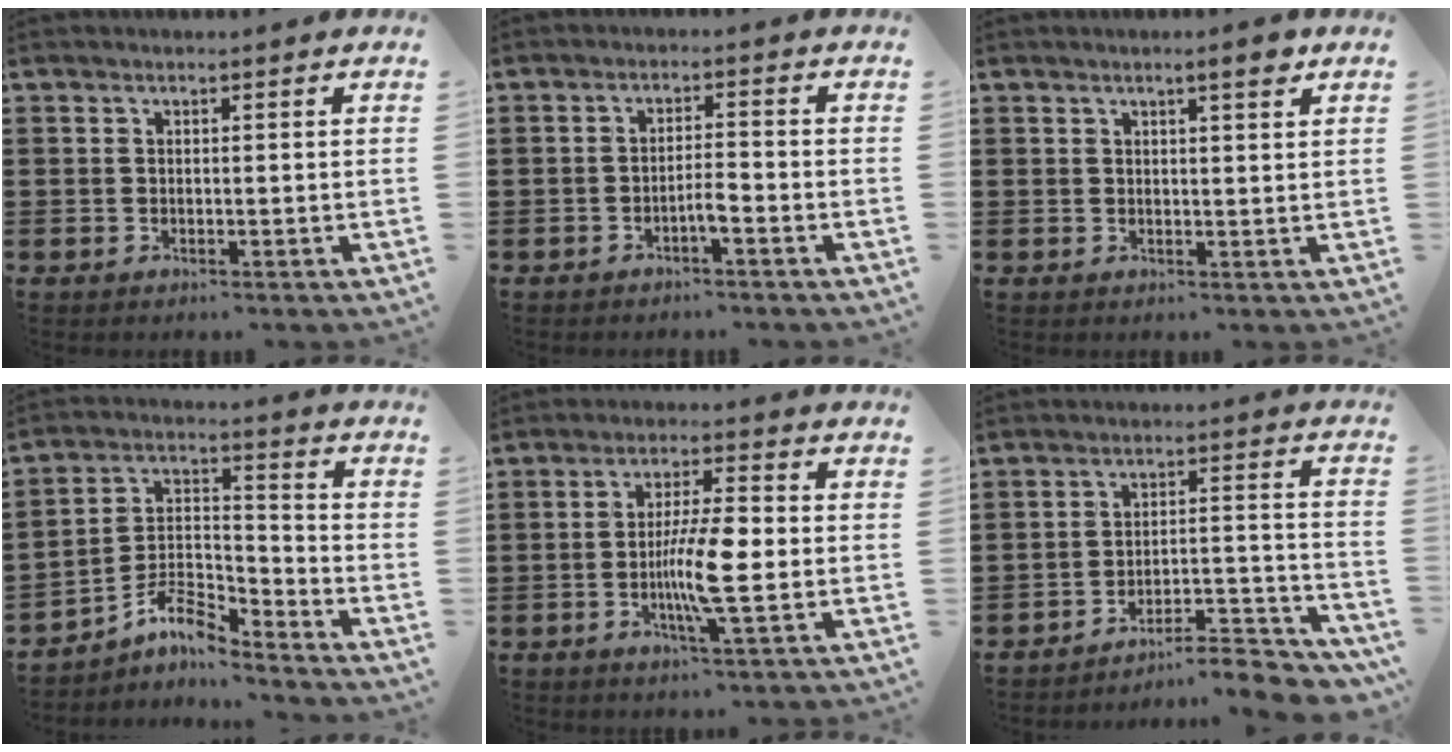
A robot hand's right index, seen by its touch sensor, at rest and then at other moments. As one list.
[{"total": 2.6, "force": [-1.5, 0.3, 2.1], "torque": [-0.046, 0.001, -0.031]}, {"total": 2.8, "force": [1.9, 0.2, 2.1], "torque": [-0.027, -0.003, 0.028]}, {"total": 7.1, "force": [-5.8, 2.1, 3.4], "torque": [-0.083, -0.004, -0.117]}, {"total": 9.0, "force": [-1.5, 1.5, 8.8], "torque": [-0.169, -0.008, -0.032]}, {"total": 7.2, "force": [-6.8, 0.8, 2.2], "torque": [-0.028, 0.008, -0.131]}]